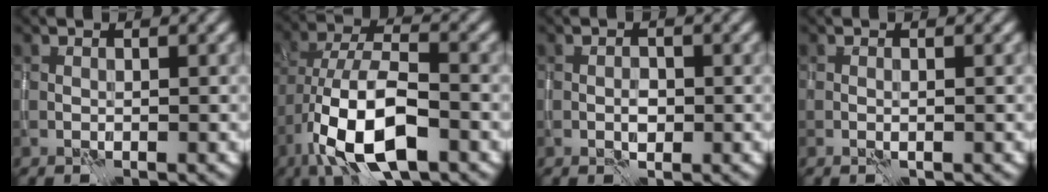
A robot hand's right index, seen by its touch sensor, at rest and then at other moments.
{"total": 10.6, "force": [-4.8, 4.4, 8.4], "torque": [-0.165, -0.002, -0.090]}
{"total": 1.2, "force": [-0.4, 0.8, 0.8], "torque": [-0.014, -0.001, -0.008]}
{"total": 0.0}